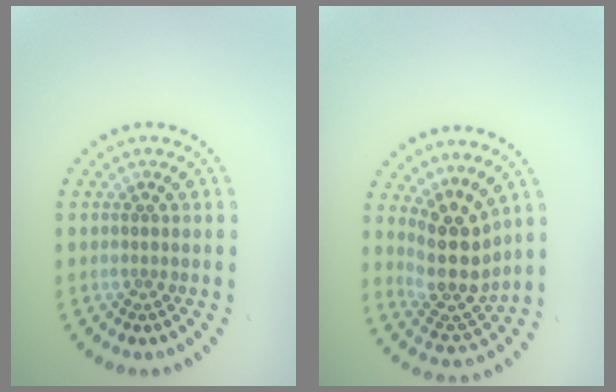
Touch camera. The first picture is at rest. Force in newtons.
{"total": 4.6, "press": 3.7, "slide": 2.7}